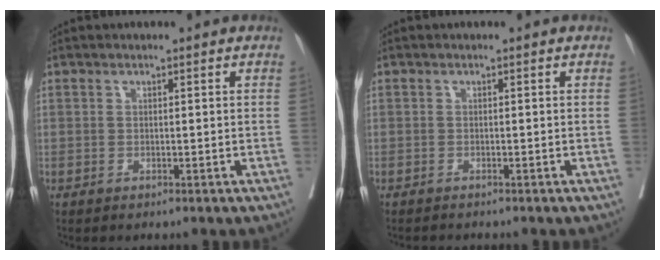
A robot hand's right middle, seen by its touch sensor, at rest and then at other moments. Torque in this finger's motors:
{"motor_torque": [0.59, -0.73, 0.06, 0.02]}